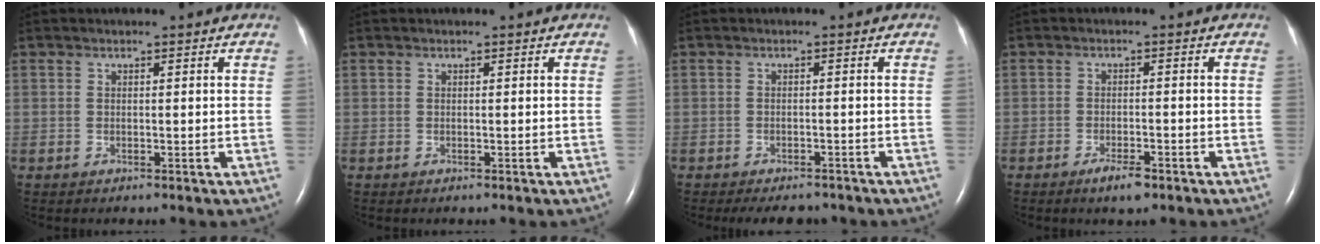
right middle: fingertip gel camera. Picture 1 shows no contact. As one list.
[{"total": 0.0}, {"total": 5.5, "force": [-4.8, 2.0, 2.0], "torque": [-0.023, -0.004, -0.060]}, {"total": 3.1, "force": [-2.1, 0.7, 2.1], "torque": [-0.044, -0.002, -0.035]}]